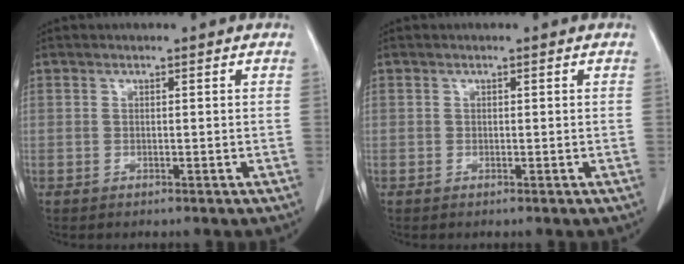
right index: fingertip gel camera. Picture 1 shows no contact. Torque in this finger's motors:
{"motor_torque": [-0.03, 0.00, -0.01, 0.00]}